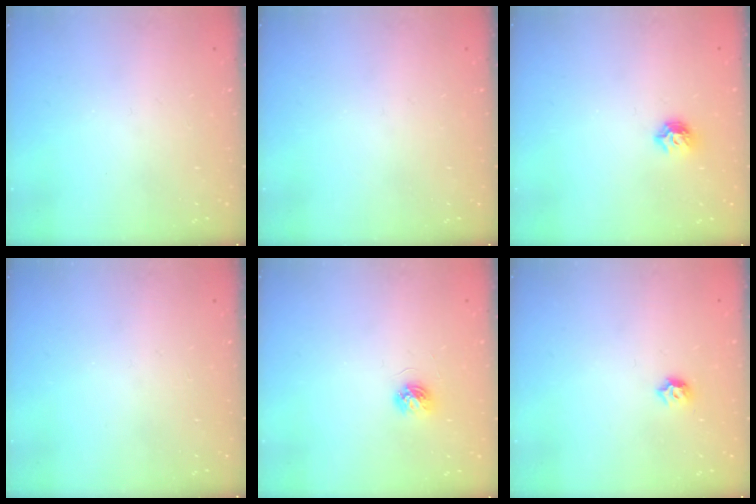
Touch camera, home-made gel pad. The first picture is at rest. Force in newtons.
{"total": 0.0}
{"total": 6.5, "press": 6.5, "slide": 0.9}
{"total": 0.0}
{"total": 4.6, "press": 4.6, "slide": 0.5}
{"total": 4.0, "press": 3.9, "slide": 0.8}